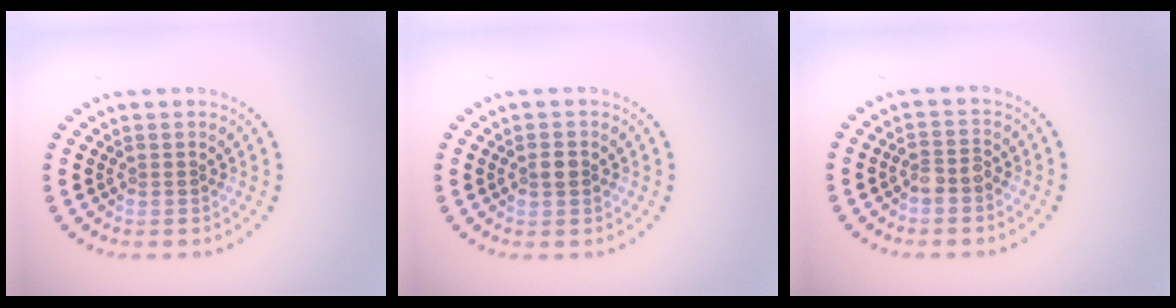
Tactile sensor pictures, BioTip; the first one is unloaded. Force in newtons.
{"total": 1.2, "press": 1.2, "slide": 0.1}
{"total": 1.7, "press": 1.5, "slide": 0.7}